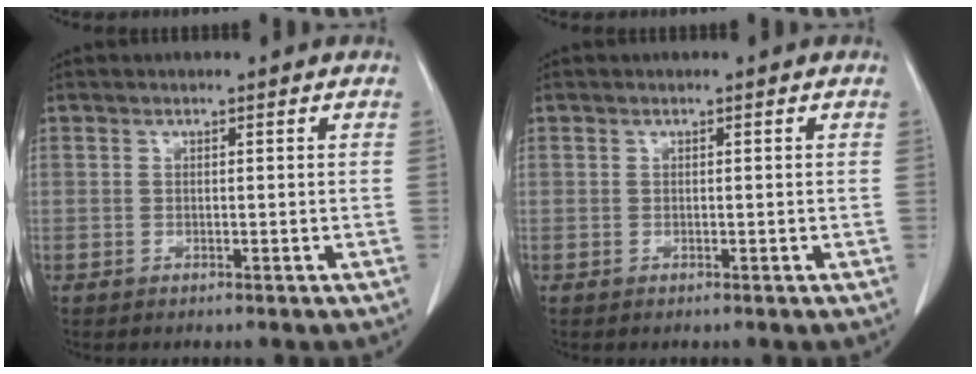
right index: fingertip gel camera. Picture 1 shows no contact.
{"total": 0.0}